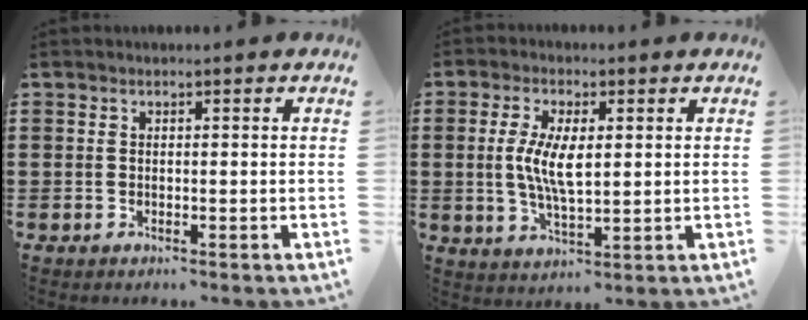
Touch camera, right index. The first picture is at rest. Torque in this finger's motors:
{"motor_torque": [0.73, -0.01, 0.43, 0.19]}